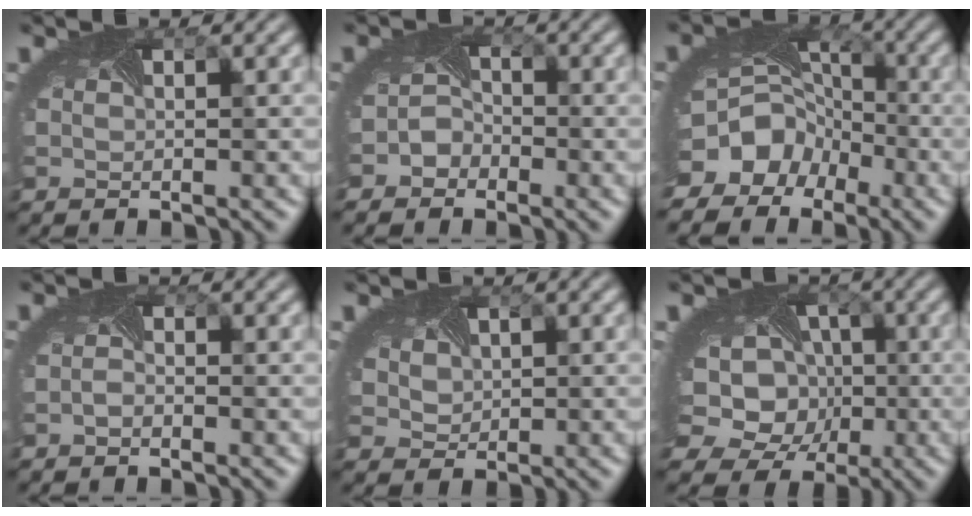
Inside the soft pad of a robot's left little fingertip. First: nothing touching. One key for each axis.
{"total": 2.0, "fx": -1.5, "fy": 1.3, "fz": 0.1, "tx": -0.002, "ty": -0.001, "tz": -0.034}
{"total": 10.5, "fx": -5.8, "fy": 8.2, "fz": 3.1, "tx": -0.069, "ty": -0.033, "tz": -0.091}
{"total": 0.7, "fx": -0.7, "fy": 0.0, "fz": 0.1, "tx": -0.010, "ty": -0.005, "tz": -0.015}
{"total": 3.2, "fx": 1.2, "fy": 2.4, "fz": 1.6, "tx": -0.045, "ty": 0.014, "tz": 0.021}
{"total": 11.8, "fx": -0.3, "fy": 10.0, "fz": 6.3, "tx": -0.119, "ty": -0.005, "tz": -0.029}